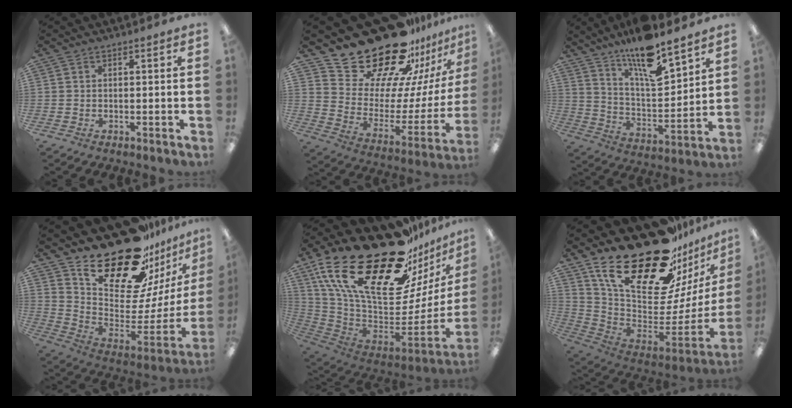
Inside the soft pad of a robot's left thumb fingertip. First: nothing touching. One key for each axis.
{"total": 28.0, "fx": 22.6, "fy": 12.2, "fz": 11.1, "tx": -0.170, "ty": -0.165, "tz": 0.409}
{"total": 14.7, "fx": 12.0, "fy": 3.5, "fz": 7.9, "tx": -0.138, "ty": -0.081, "tz": 0.203}
{"total": 26.1, "fx": 20.0, "fy": 10.7, "fz": 12.9, "tx": -0.197, "ty": -0.151, "tz": 0.357}
{"total": 33.8, "fx": 21.2, "fy": 14.8, "fz": 21.8, "tx": -0.371, "ty": -0.159, "tz": 0.393}
{"total": 31.2, "fx": 20.1, "fy": 14.1, "fz": 19.2, "tx": -0.301, "ty": -0.144, "tz": 0.377}